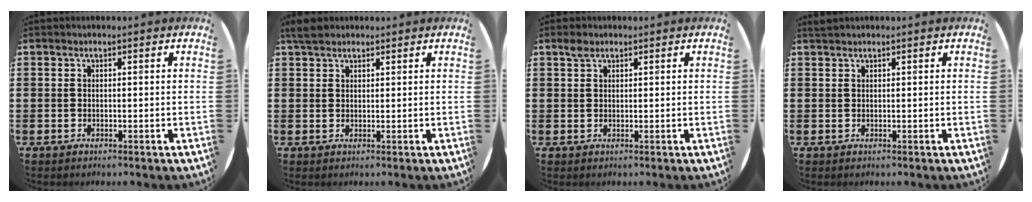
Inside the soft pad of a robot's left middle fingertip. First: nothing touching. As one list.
[{"total": 2.8, "force": [2.4, 1.2, 0.9], "torque": [-0.014, 0.006, 0.045]}, {"total": 1.5, "force": [1.1, 0.9, 0.4], "torque": [-0.001, 0.002, 0.019]}, {"total": 0.6, "force": [0.6, 0.1, 0.0], "torque": [0.000, 0.002, 0.011]}]